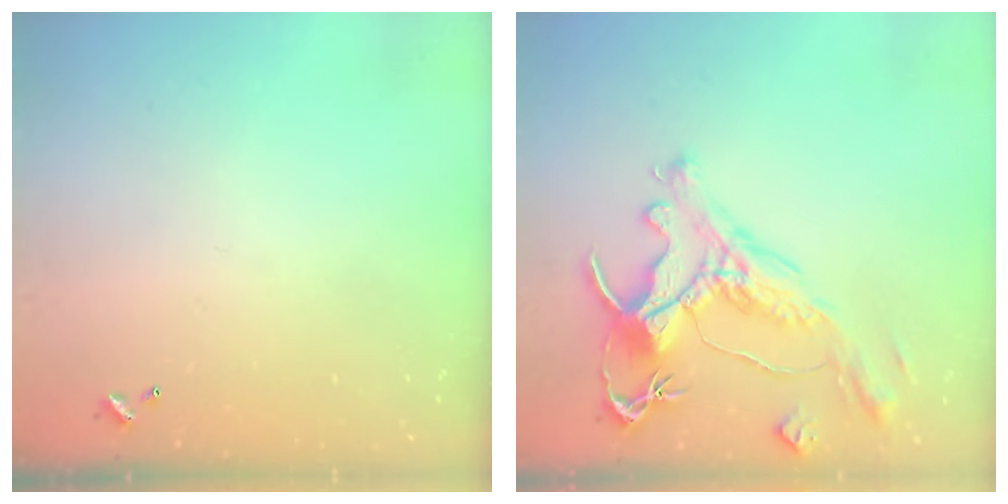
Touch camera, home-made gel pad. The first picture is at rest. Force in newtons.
{"total": 1.6, "press": 1.0, "slide": 1.3}